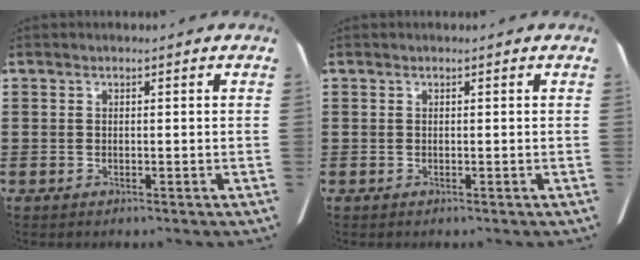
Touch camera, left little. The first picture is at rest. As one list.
[{"total": 0.0}]